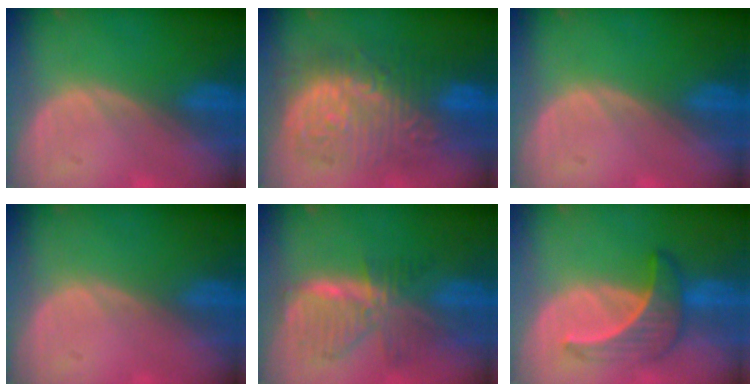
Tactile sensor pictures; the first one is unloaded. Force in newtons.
{"total": 13.0, "press": 12.9, "slide": 1.5}
{"total": 0.0}
{"total": 0.0}
{"total": 7.8, "press": 7.0, "slide": 3.5}
{"total": 6.2, "press": 5.9, "slide": 1.7}